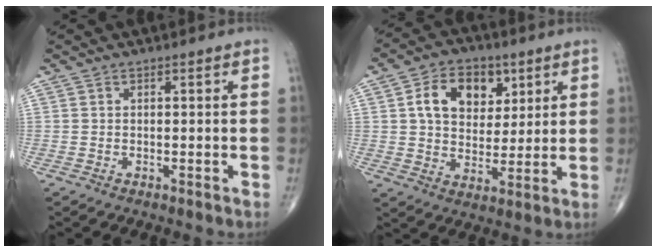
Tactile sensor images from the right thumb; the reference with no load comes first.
{"total": 12.3, "force": [4.3, 8.7, 7.6], "torque": [-0.085, -0.008, 0.073]}